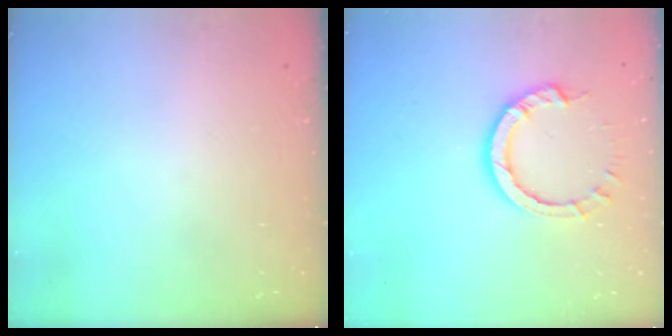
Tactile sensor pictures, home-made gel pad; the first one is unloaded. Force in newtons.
{"total": 7.8, "press": 7.7, "slide": 0.6}